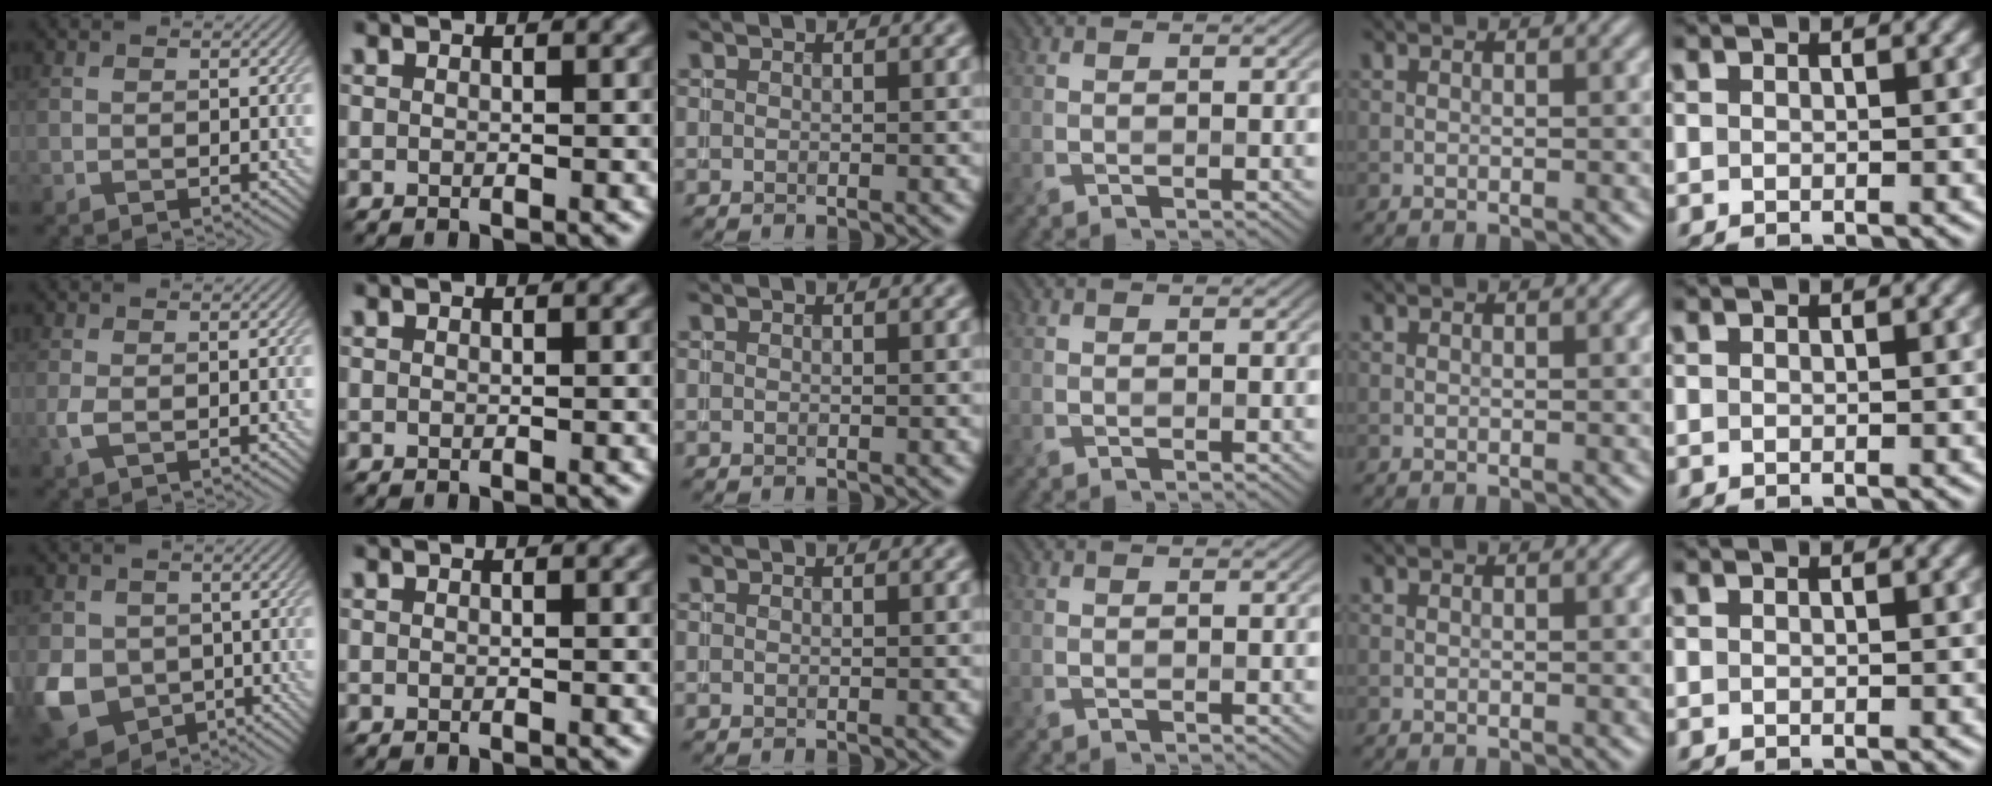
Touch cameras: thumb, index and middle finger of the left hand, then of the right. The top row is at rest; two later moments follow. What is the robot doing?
{"motion": "insert", "object": "file holder"}